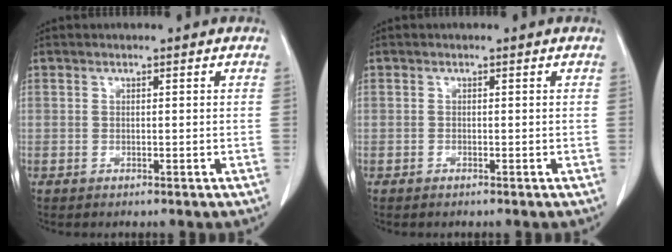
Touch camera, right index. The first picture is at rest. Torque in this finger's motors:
{"motor_torque": [-0.09, 0.06, -0.05, -0.05]}